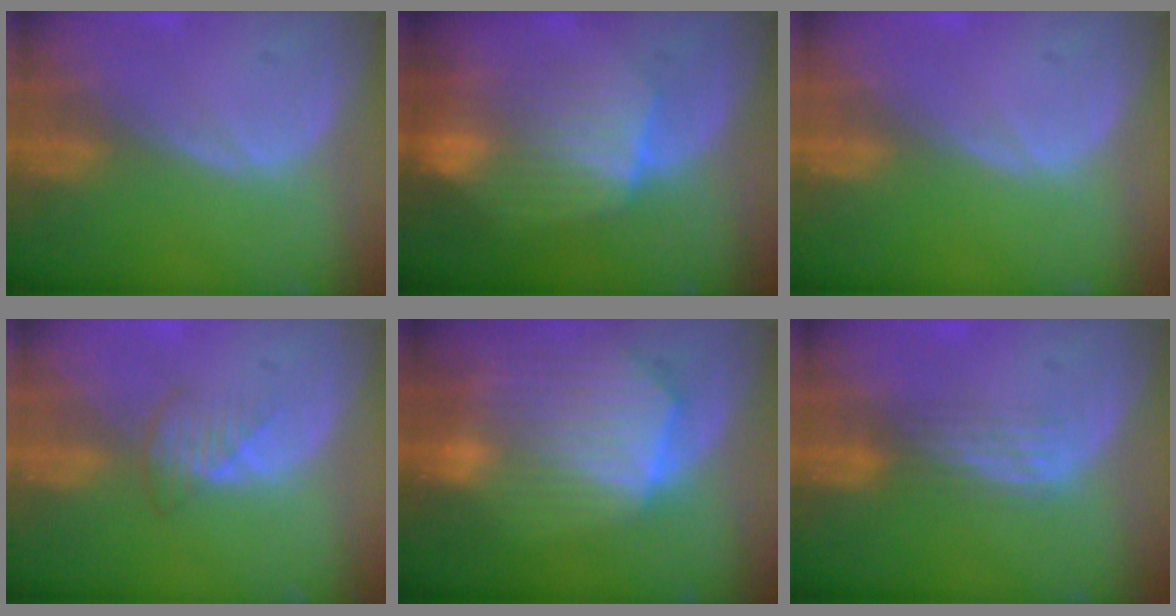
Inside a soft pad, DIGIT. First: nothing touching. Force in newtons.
{"total": 8.4, "press": 8.0, "slide": 2.7}
{"total": 0.0}
{"total": 2.7, "press": 2.6, "slide": 0.6}
{"total": 10.3, "press": 8.9, "slide": 5.1}
{"total": 2.9, "press": 2.7, "slide": 1.2}